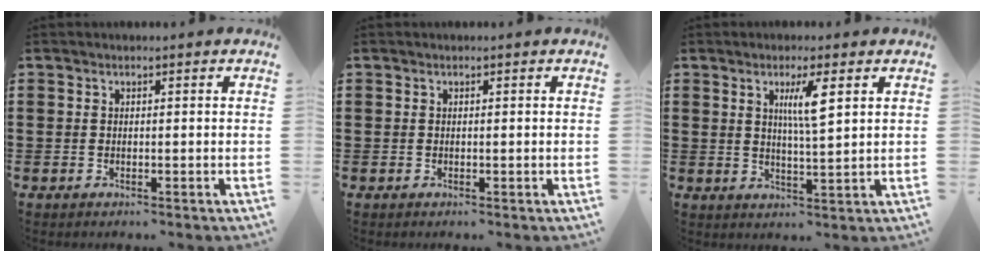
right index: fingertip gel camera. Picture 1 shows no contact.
{"total": 0.0}
{"total": 4.9, "force": [1.9, 0.5, 4.5], "torque": [-0.093, 0.004, 0.027]}